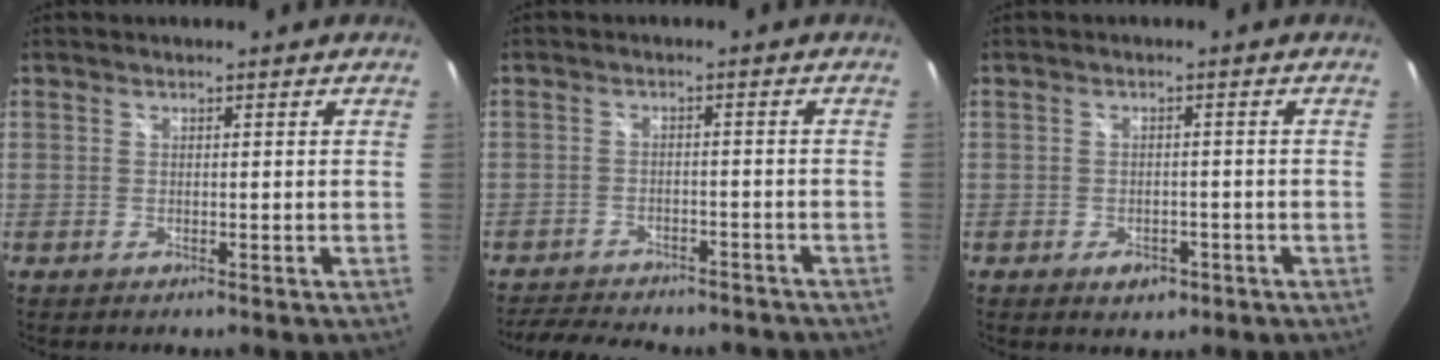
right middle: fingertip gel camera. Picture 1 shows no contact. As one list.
[{"total": 12.8, "force": [-11.1, 3.8, 5.1], "torque": [-0.113, -0.013, -0.152]}, {"total": 3.4, "force": [-1.8, 2.1, 1.9], "torque": [-0.034, -0.001, -0.021]}]